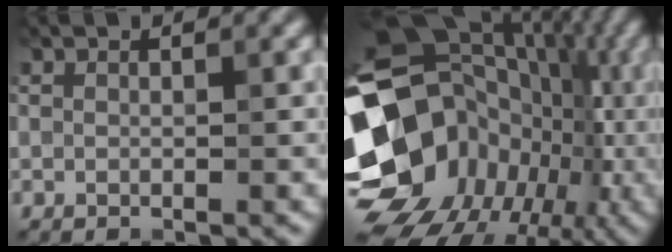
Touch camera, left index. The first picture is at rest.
{"total": 19.8, "force": [-4.5, 16.7, 9.7], "torque": [-0.181, -0.002, -0.079]}